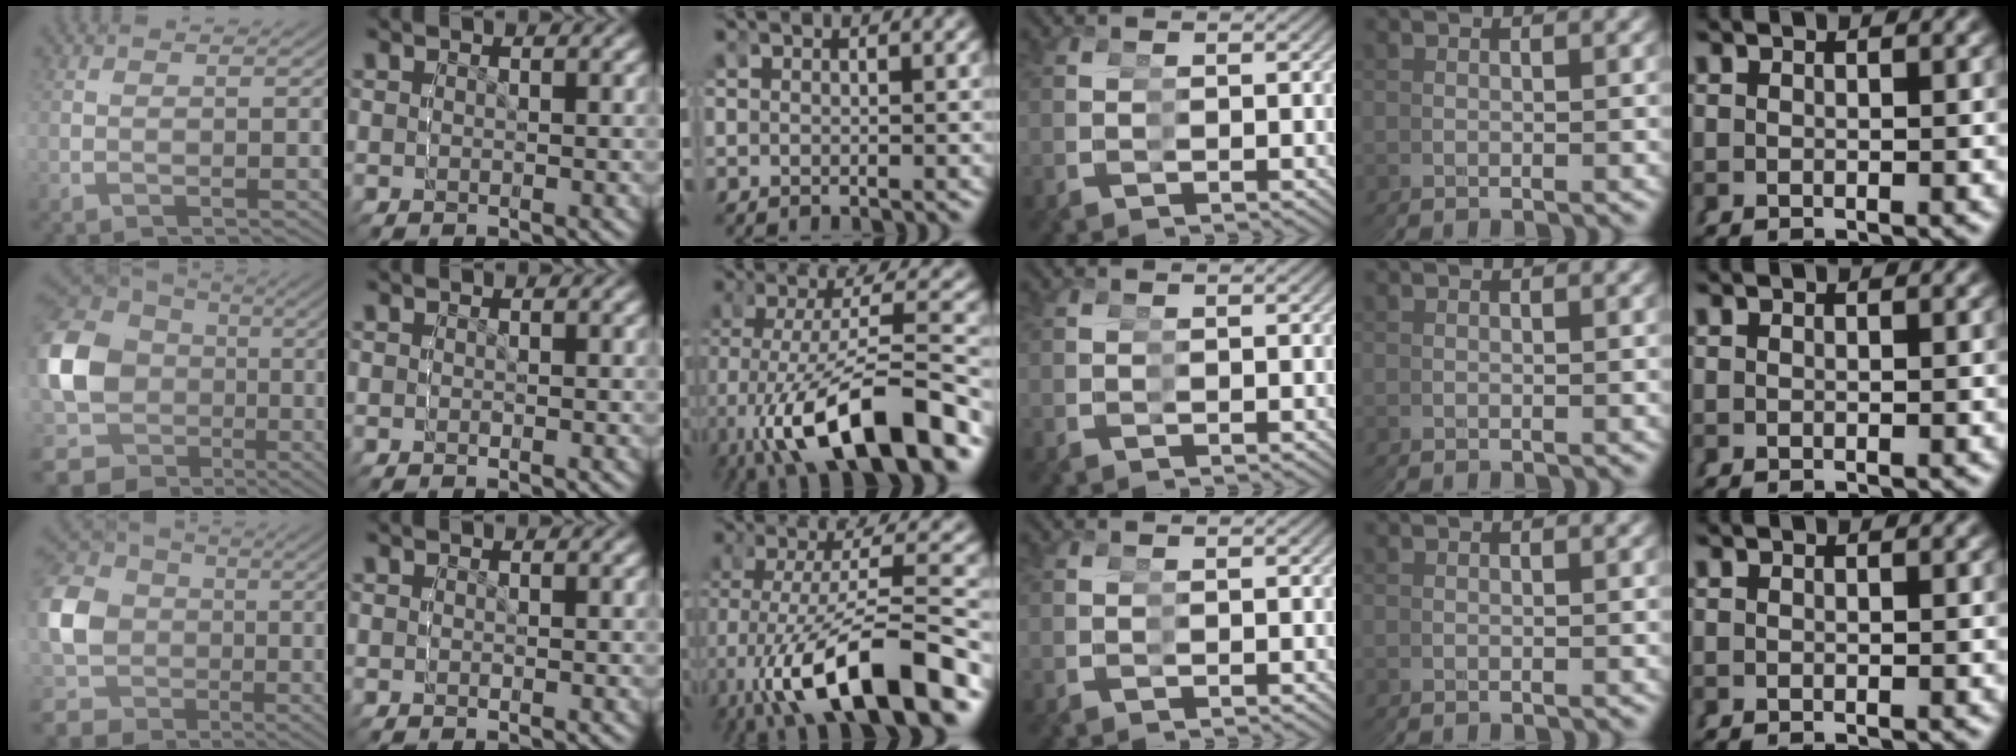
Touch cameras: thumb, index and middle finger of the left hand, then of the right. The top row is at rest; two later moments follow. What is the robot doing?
{"motion": "grasp_and_lifting", "object": "glue stick"}